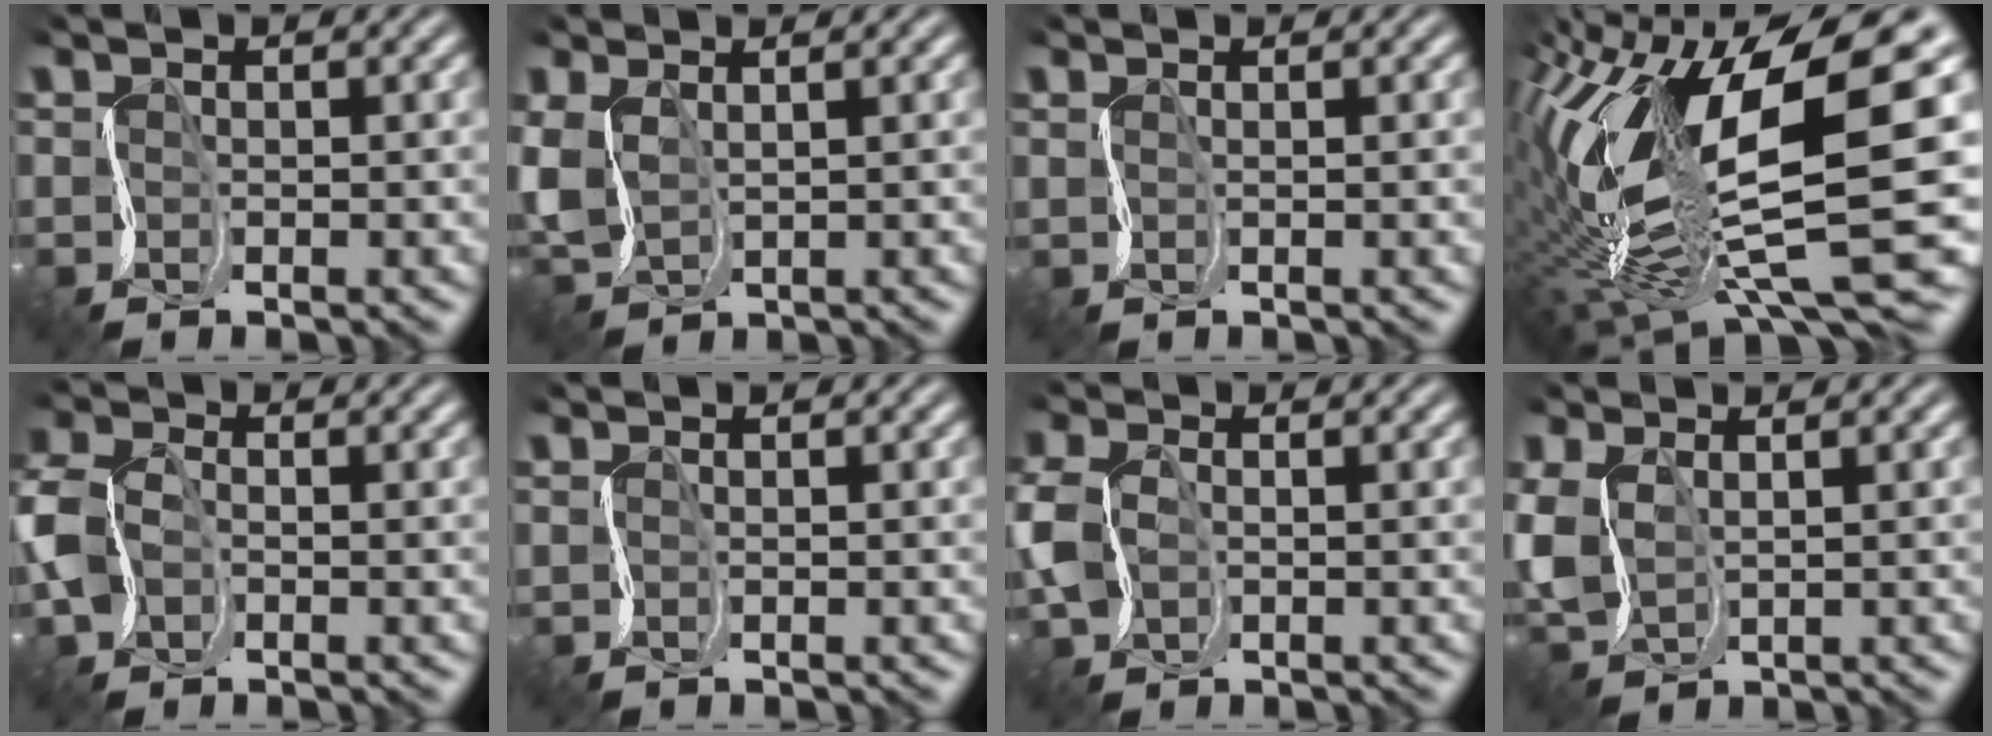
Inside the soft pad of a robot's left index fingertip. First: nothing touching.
{"total": 3.3, "force": [1.2, 2.3, 2.0], "torque": [-0.064, 0.004, 0.031]}
{"total": 1.3, "force": [1.0, 0.6, 0.7], "torque": [-0.005, 0.010, 0.010]}
{"total": 13.8, "force": [-0.6, 4.3, 13.1], "torque": [-0.272, 0.012, -0.007]}
{"total": 4.6, "force": [-1.0, 3.5, 2.8], "torque": [-0.091, -0.001, -0.031]}
{"total": 0.7, "force": [0.6, 0.3, 0.0], "torque": [0.001, 0.001, 0.011]}
{"total": 4.0, "force": [0.0, 3.1, 2.6], "torque": [-0.078, 0.000, -0.001]}
{"total": 3.6, "force": [1.0, 2.7, 2.3], "torque": [-0.073, 0.002, 0.029]}